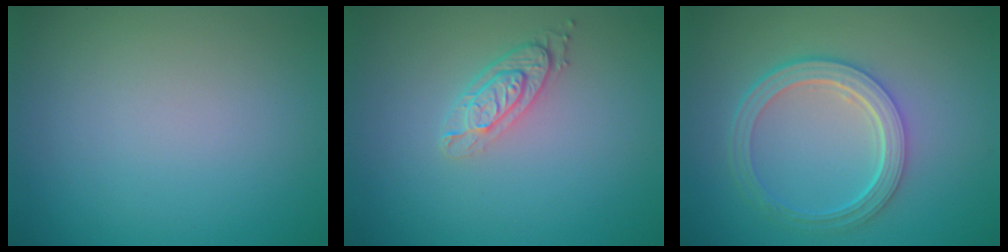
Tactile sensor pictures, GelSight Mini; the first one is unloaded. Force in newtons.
{"total": 2.8, "press": 2.2, "slide": 1.7}
{"total": 4.9, "press": 3.6, "slide": 3.4}